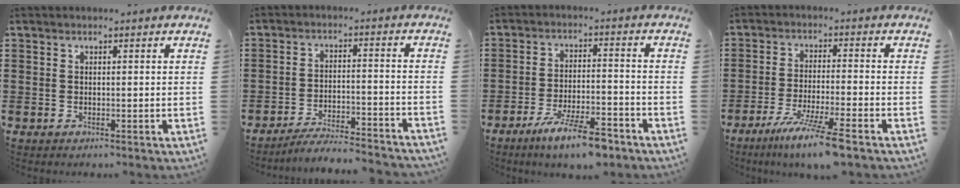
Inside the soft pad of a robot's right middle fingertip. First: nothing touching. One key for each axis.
{"total": 5.0, "fx": -4.7, "fy": 0.0, "fz": 1.6, "tx": -0.035, "ty": -0.006, "tz": -0.094}
{"total": 8.1, "fx": -6.1, "fy": 1.1, "fz": 5.2, "tx": -0.097, "ty": -0.002, "tz": -0.112}
{"total": 8.1, "fx": -6.0, "fy": -0.3, "fz": 5.5, "tx": -0.104, "ty": -0.018, "tz": -0.111}